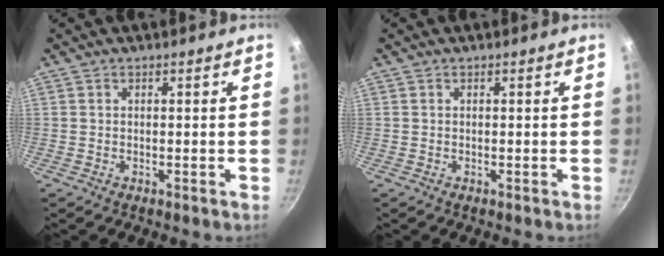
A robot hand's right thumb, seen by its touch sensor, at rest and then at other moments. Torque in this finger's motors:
{"motor_torque": [-0.24, 0.12, 0.10, 0.10, 0.00]}